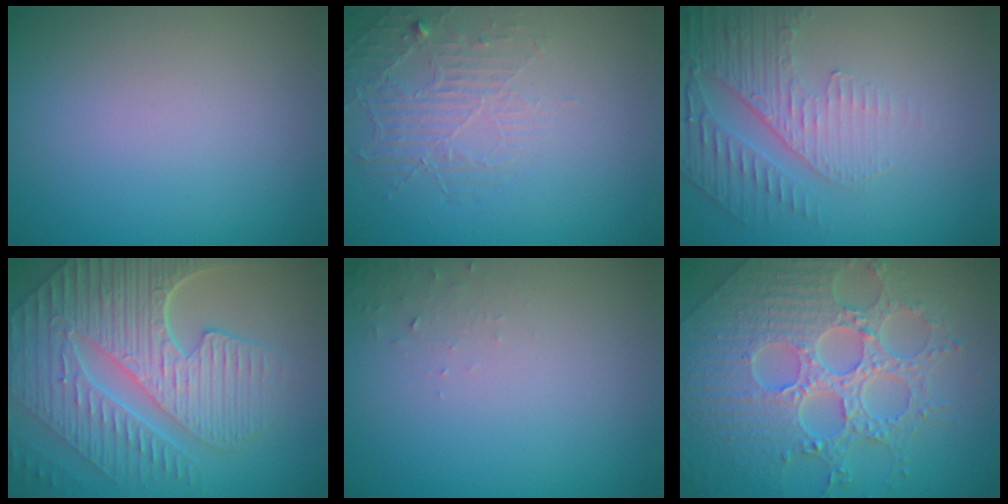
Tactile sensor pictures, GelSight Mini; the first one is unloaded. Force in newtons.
{"total": 2.0, "press": 1.1, "slide": 1.7}
{"total": 4.9, "press": 3.2, "slide": 3.7}
{"total": 9.9, "press": 6.7, "slide": 7.3}
{"total": 1.0, "press": 0.9, "slide": 0.1}
{"total": 8.7, "press": 6.3, "slide": 5.9}